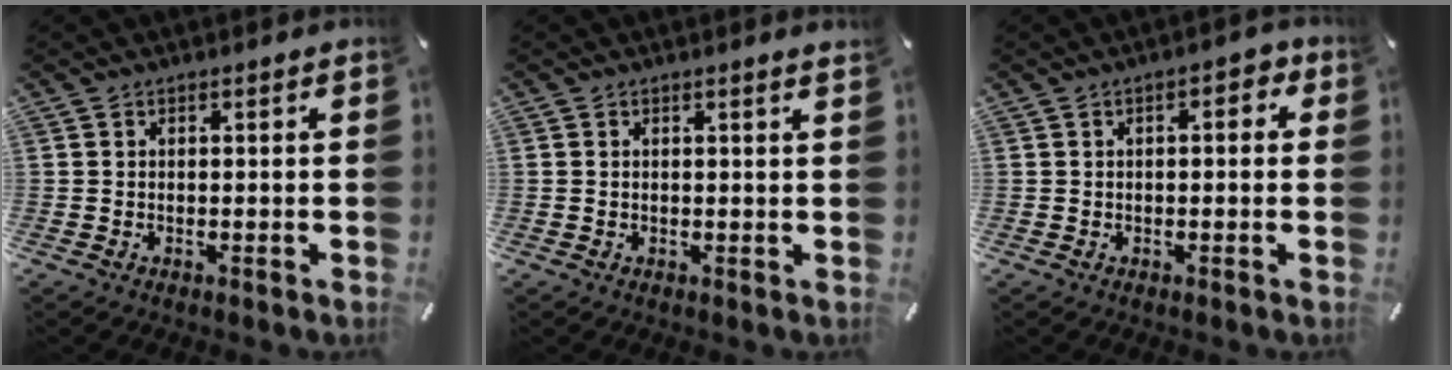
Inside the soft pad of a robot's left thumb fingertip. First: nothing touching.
{"total": 0.7, "force": [0.4, 0.0, 0.6], "torque": [-0.011, -0.001, 0.007]}
{"total": 2.9, "force": [-0.5, 1.4, 2.4], "torque": [-0.029, 0.006, -0.015]}